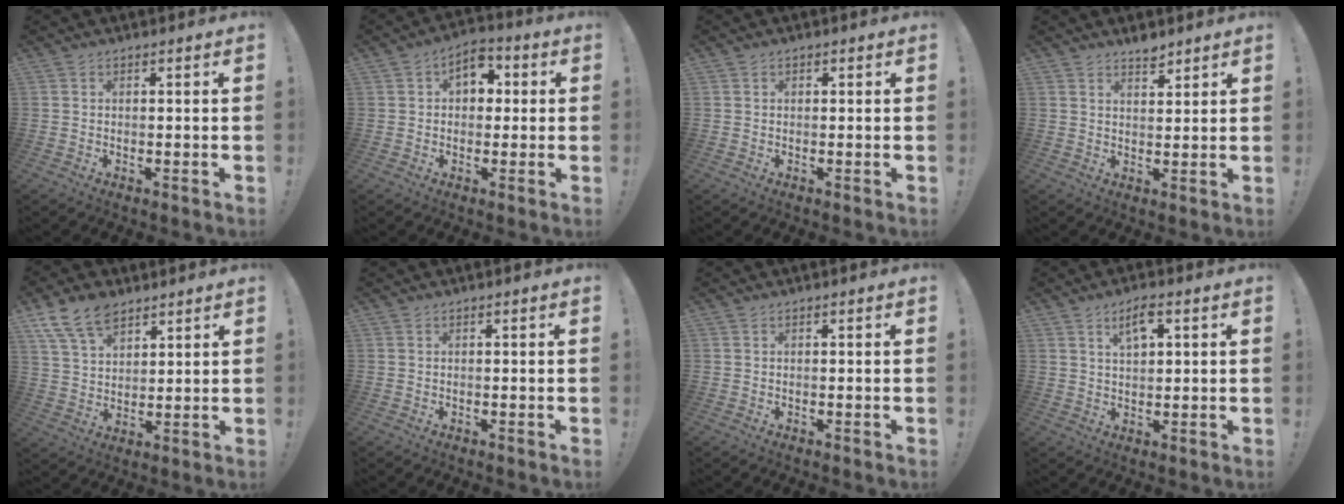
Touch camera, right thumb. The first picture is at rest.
{"total": 7.4, "force": [1.7, 5.6, 4.4], "torque": [-0.056, 0.003, 0.031]}
{"total": 0.5, "force": [0.2, 0.5, 0.2], "torque": [-0.001, 0.000, 0.002]}
{"total": 3.8, "force": [3.3, 1.5, 1.2], "torque": [-0.006, -0.025, 0.057]}
{"total": 11.8, "force": [8.1, 6.8, 5.2], "torque": [-0.098, -0.038, 0.158]}
{"total": 0.0}
{"total": 0.0}
{"total": 5.8, "force": [2.7, 2.5, 4.5], "torque": [-0.068, -0.005, 0.042]}